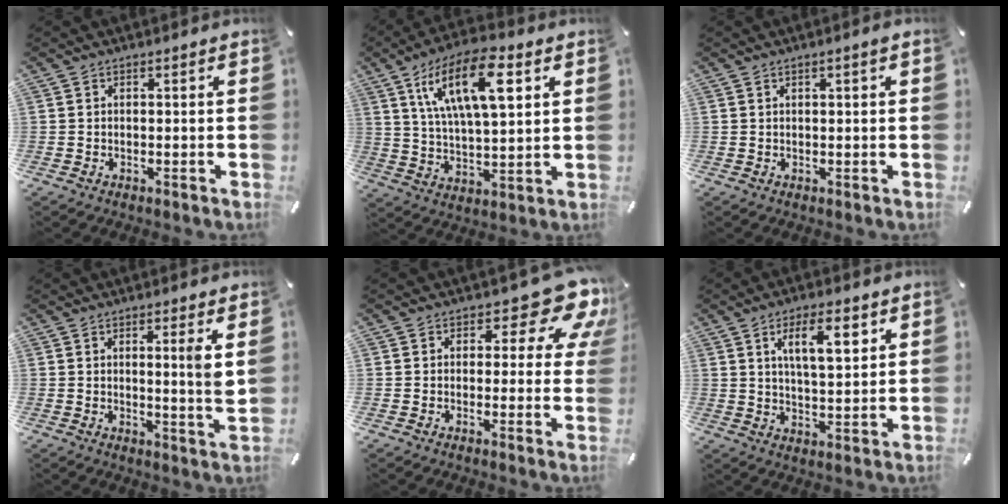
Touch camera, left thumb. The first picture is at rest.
{"total": 18.0, "force": [7.7, 7.6, 14.4], "torque": [-0.272, -0.011, 0.122]}
{"total": 1.3, "force": [0.5, 0.2, 1.2], "torque": [-0.023, 0.001, 0.007]}
{"total": 4.5, "force": [1.6, -0.1, 4.2], "torque": [-0.067, -0.015, 0.019]}
{"total": 12.3, "force": [6.1, 5.8, 9.0], "torque": [-0.108, -0.044, 0.103]}
{"total": 9.7, "force": [4.7, 3.5, 7.7], "torque": [-0.121, -0.009, 0.074]}